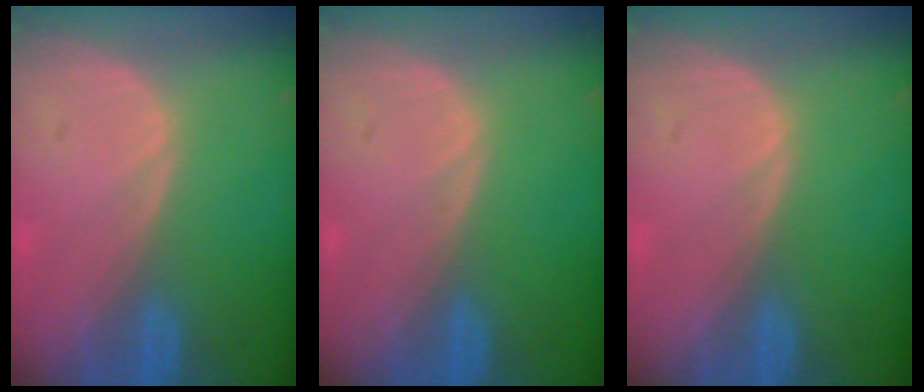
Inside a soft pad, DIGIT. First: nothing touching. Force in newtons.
{"total": 0.0}
{"total": 0.0}